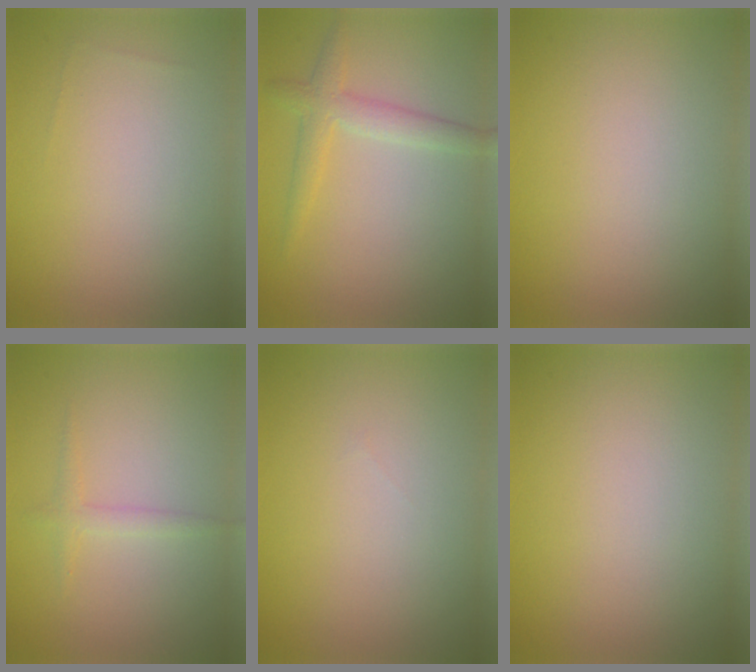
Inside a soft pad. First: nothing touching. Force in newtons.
{"total": 2.8, "press": 2.8, "slide": 0.1}
{"total": 0.0}
{"total": 1.3, "press": 1.3, "slide": 0.1}
{"total": 0.0}
{"total": 0.0}